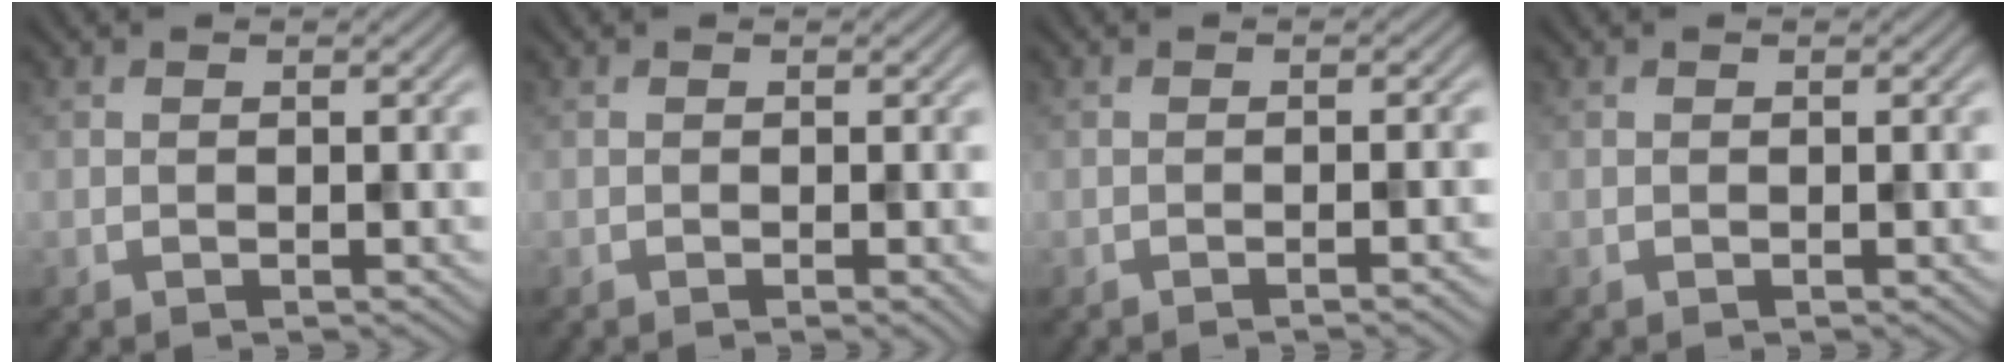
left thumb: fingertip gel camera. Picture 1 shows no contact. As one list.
[{"total": 0.7, "force": [-0.2, 0.1, 0.7], "torque": [-0.010, -0.003, -0.004]}, {"total": 1.1, "force": [-0.5, 0.3, 0.9], "torque": [-0.004, 0.007, -0.011]}, {"total": 0.0}]